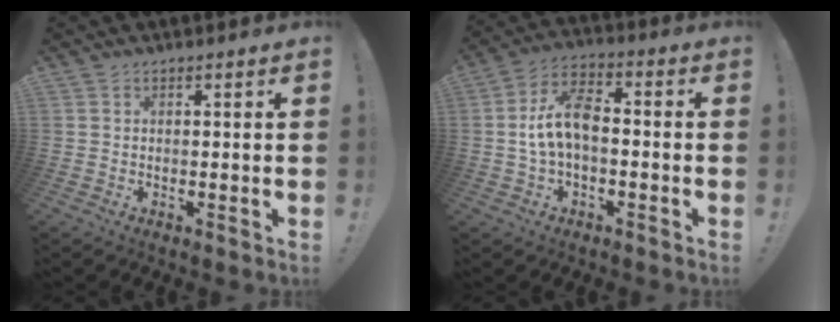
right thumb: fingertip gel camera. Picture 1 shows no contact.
{"total": 11.3, "force": [-0.6, 6.1, 9.5], "torque": [-0.190, 0.007, -0.011]}